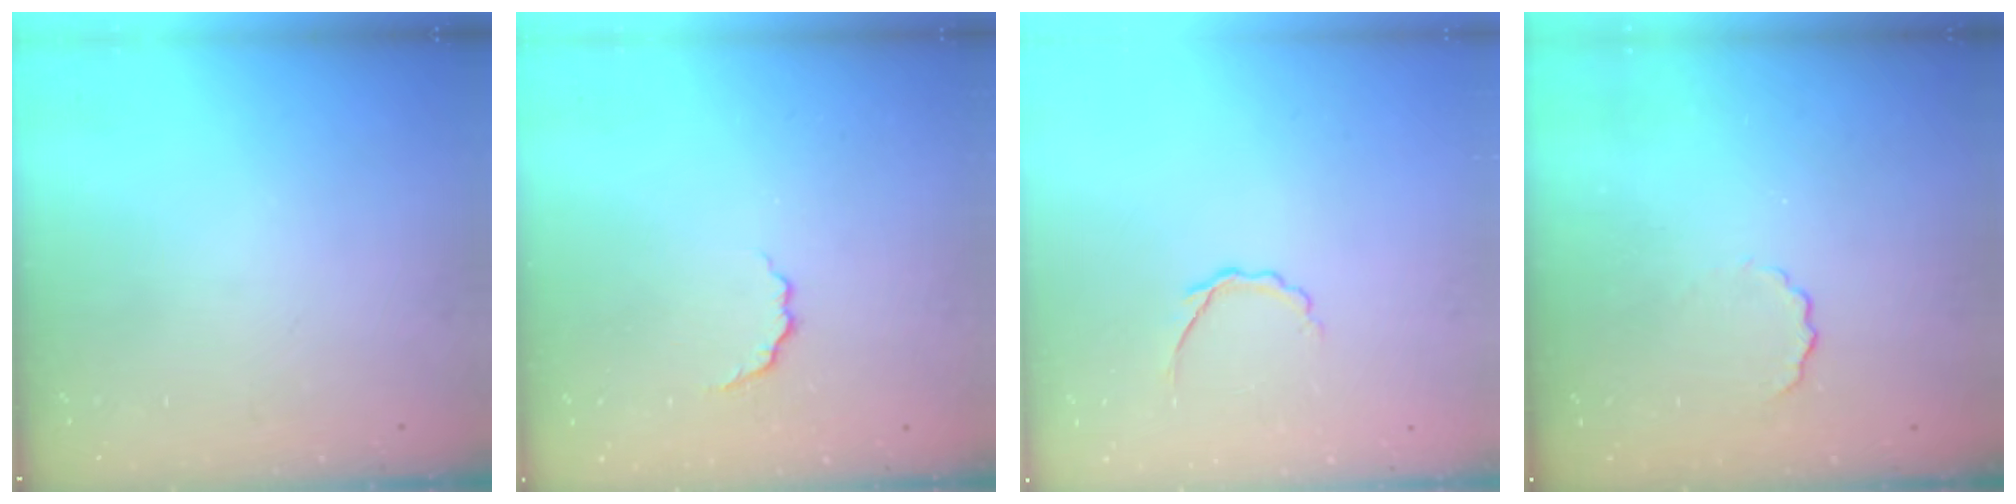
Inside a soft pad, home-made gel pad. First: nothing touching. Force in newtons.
{"total": 3.2, "press": 3.1, "slide": 0.9}
{"total": 2.9, "press": 2.7, "slide": 0.8}
{"total": 3.5, "press": 3.4, "slide": 0.8}